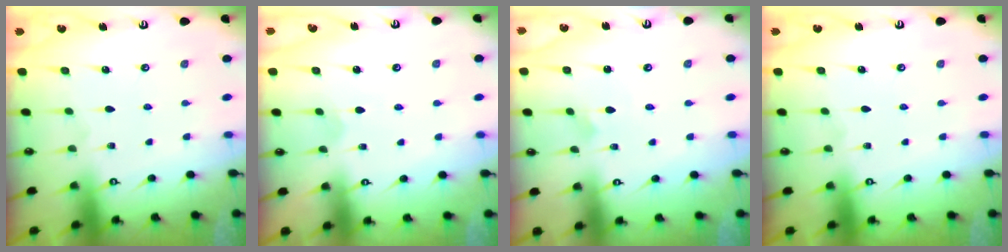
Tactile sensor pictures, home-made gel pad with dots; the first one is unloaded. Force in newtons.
{"total": 1.5, "press": 1.4, "slide": 0.1}
{"total": 2.1, "press": 2.1, "slide": 0.1}
{"total": 0.0}